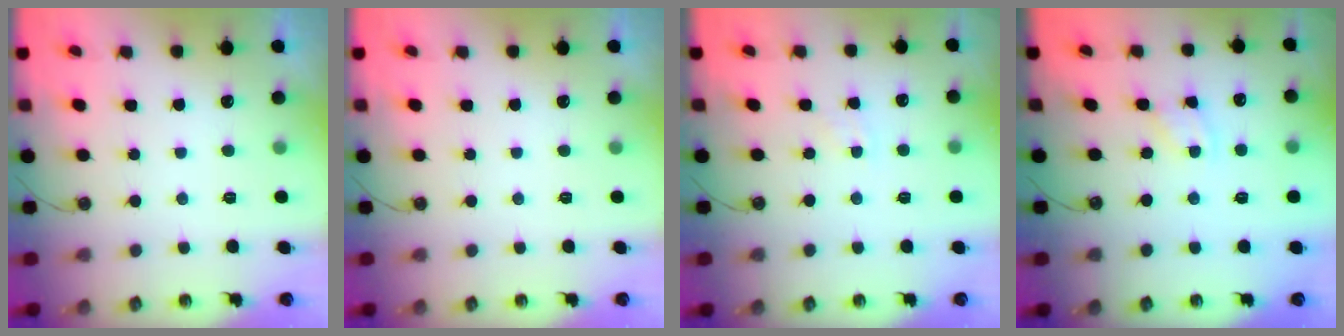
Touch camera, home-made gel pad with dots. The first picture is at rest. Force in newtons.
{"total": 0.0}
{"total": 3.8, "press": 3.7, "slide": 0.5}
{"total": 2.7, "press": 2.7, "slide": 0.4}